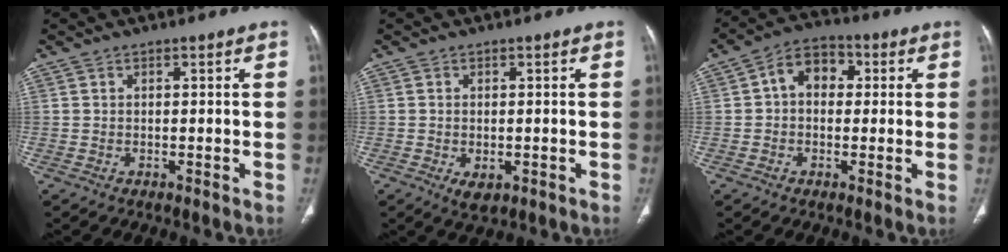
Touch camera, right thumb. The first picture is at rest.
{"total": 2.9, "force": [-0.9, 1.8, 2.2], "torque": [-0.035, -0.005, -0.008]}
{"total": 7.5, "force": [1.0, 5.6, 5.0], "torque": [-0.050, 0.021, 0.004]}